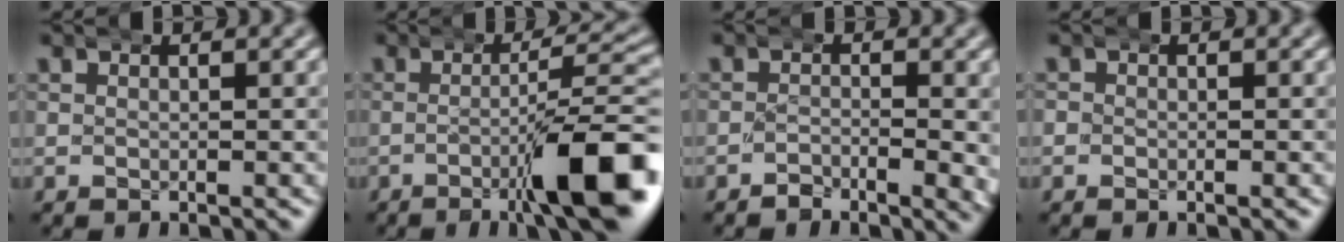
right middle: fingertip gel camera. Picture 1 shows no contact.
{"total": 8.9, "force": [-2.7, 2.0, 8.2], "torque": [-0.111, 0.006, -0.045]}
{"total": 1.6, "force": [-1.1, 0.3, 1.1], "torque": [-0.022, -0.003, -0.021]}
{"total": 1.0, "force": [-0.3, 0.9, 0.3], "torque": [-0.011, 0.003, -0.008]}